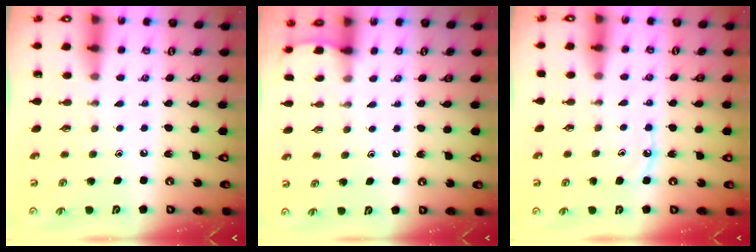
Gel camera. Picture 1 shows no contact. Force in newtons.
{"total": 2.2, "press": 2.2, "slide": 0.2}
{"total": 6.8, "press": 6.8, "slide": 0.5}